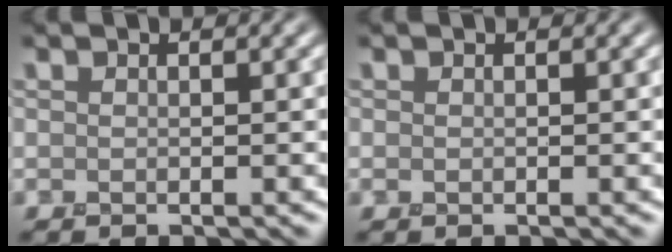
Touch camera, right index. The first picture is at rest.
{"total": 0.0}